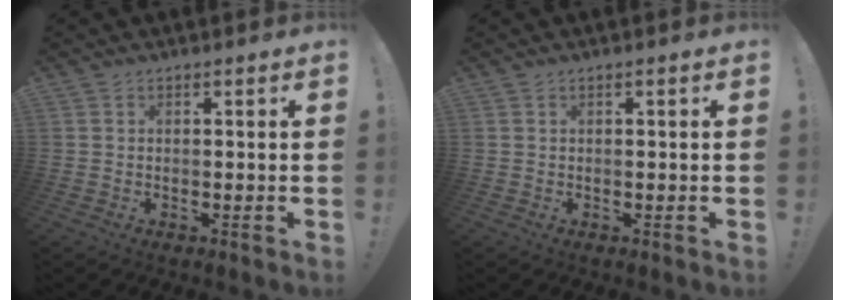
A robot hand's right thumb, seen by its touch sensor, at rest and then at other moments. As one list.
[{"total": 0.9, "force": [0.0, 0.0, 0.9], "torque": [-0.019, 0.000, 0.000]}]